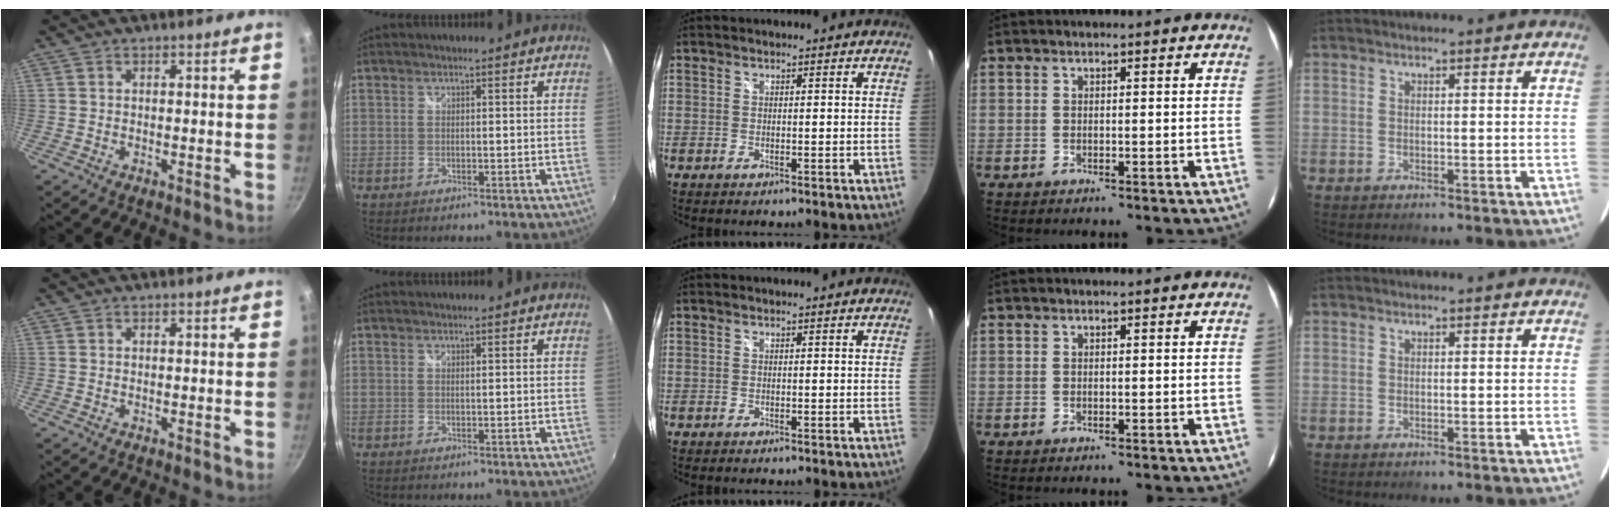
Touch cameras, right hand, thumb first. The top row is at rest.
{}